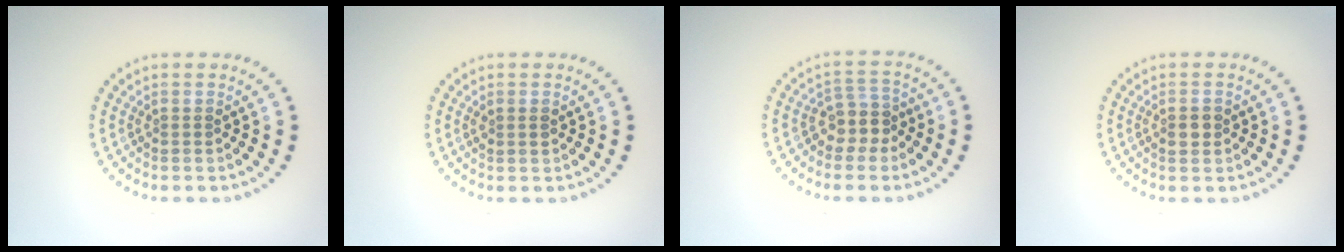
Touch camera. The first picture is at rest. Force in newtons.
{"total": 0.9, "press": 0.8, "slide": 0.2}
{"total": 2.8, "press": 2.2, "slide": 1.6}
{"total": 1.7, "press": 1.7, "slide": 0.1}